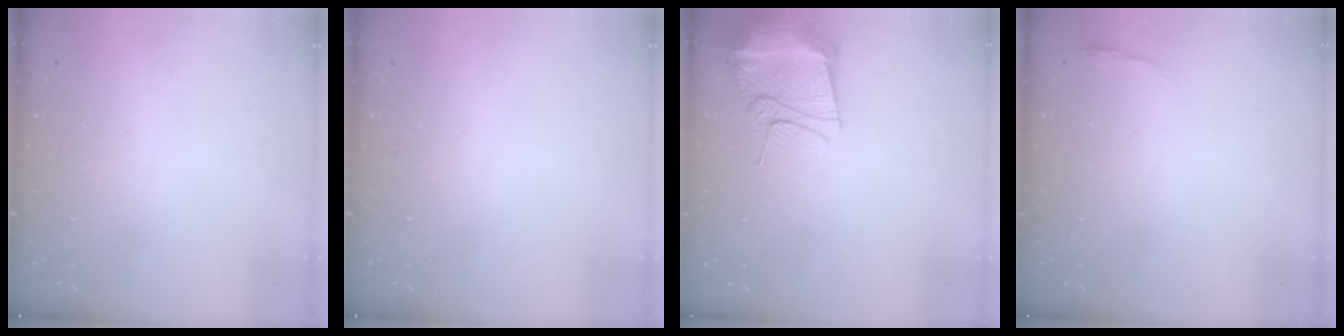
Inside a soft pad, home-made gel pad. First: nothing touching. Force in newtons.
{"total": 0.0}
{"total": 12.1, "press": 12.0, "slide": 1.4}
{"total": 2.8, "press": 2.8, "slide": 0.6}